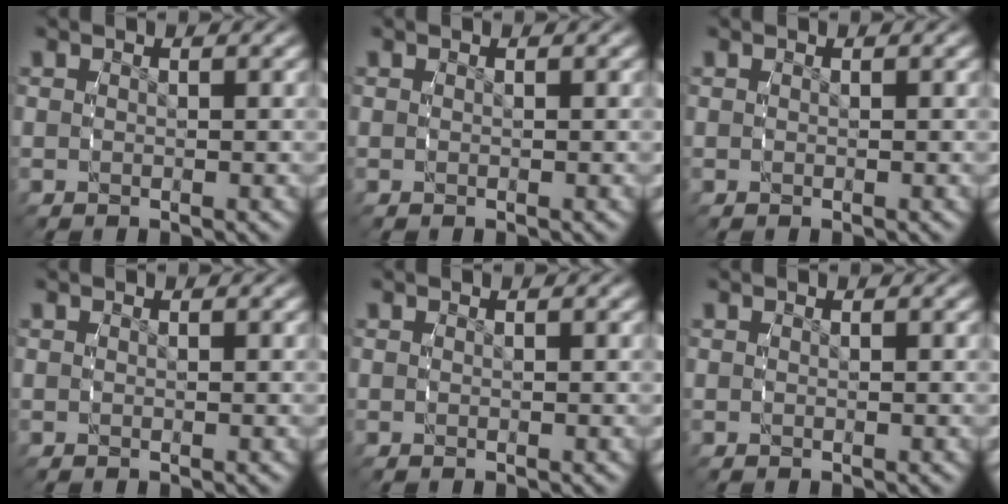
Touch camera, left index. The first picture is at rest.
{"total": 0.0}
{"total": 0.0}
{"total": 0.0}
{"total": 0.0}
{"total": 0.0}